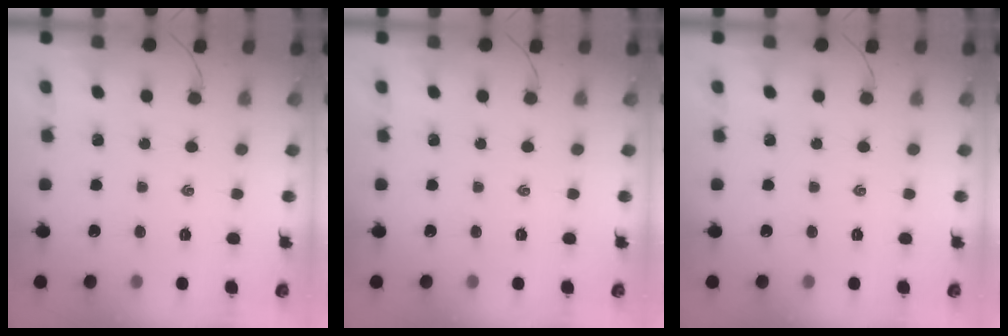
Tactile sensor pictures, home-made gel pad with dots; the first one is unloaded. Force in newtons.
{"total": 0.0}
{"total": 0.0}